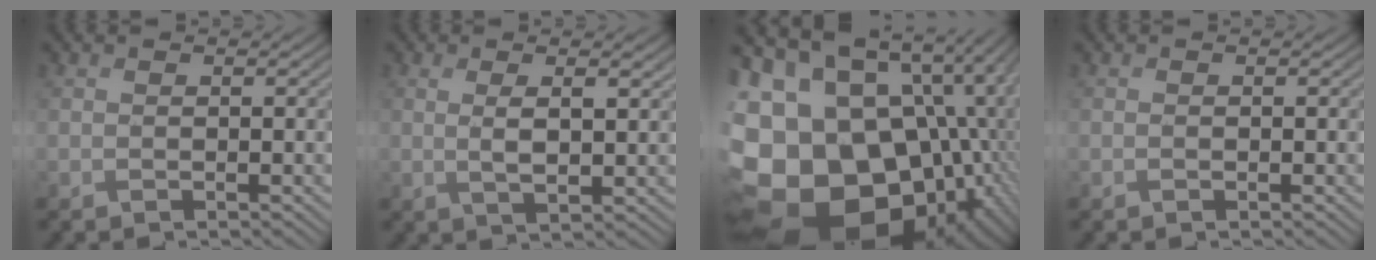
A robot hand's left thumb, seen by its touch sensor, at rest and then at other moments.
{"total": 3.8, "force": [1.2, 1.0, 3.5], "torque": [-0.072, -0.002, 0.025]}
{"total": 24.2, "force": [-3.4, 19.4, 14.1], "torque": [-0.284, -0.019, -0.065]}
{"total": 0.0}